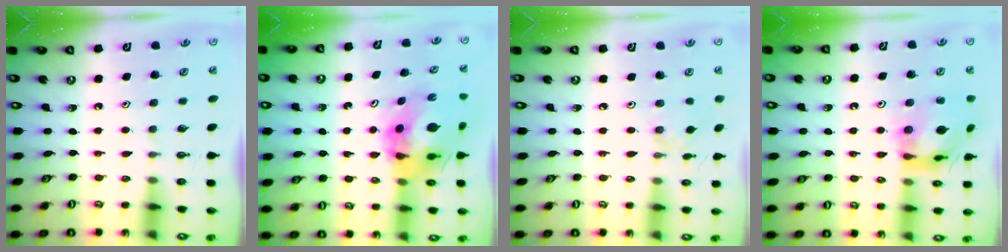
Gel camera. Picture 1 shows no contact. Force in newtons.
{"total": 13.2, "press": 13.1, "slide": 1.5}
{"total": 2.4, "press": 2.3, "slide": 0.5}
{"total": 12.3, "press": 12.2, "slide": 1.1}